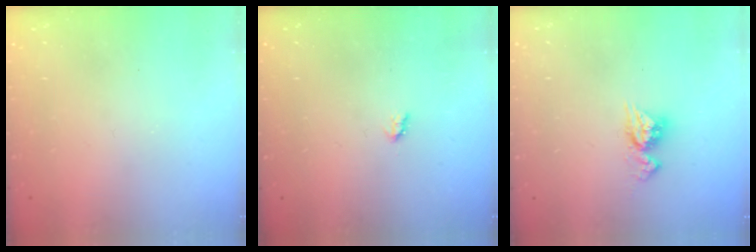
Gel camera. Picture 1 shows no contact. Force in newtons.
{"total": 1.9, "press": 1.9, "slide": 0.3}
{"total": 7.5, "press": 7.4, "slide": 0.8}